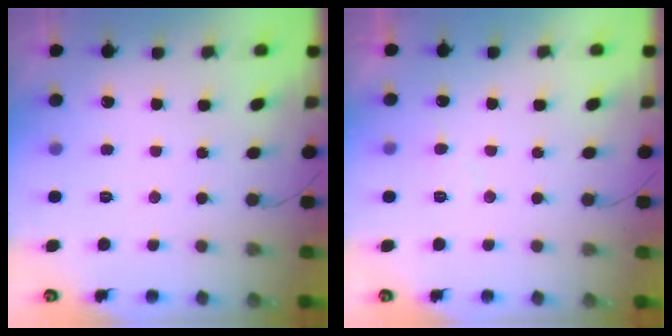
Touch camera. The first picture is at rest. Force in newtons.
{"total": 4.6, "press": 4.6, "slide": 0.3}